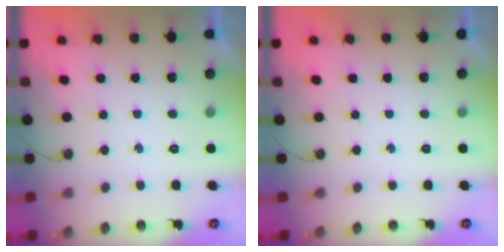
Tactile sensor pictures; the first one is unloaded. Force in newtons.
{"total": 0.0}